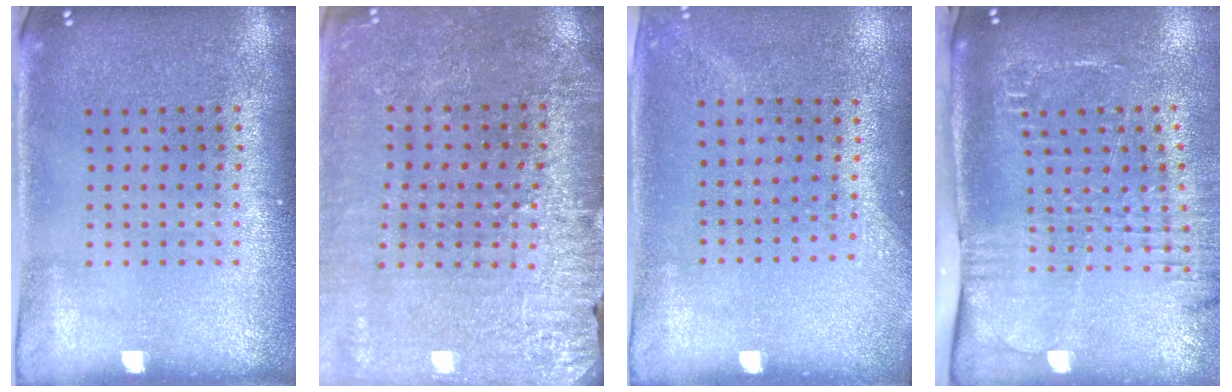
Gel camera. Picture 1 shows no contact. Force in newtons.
{"total": 2.9, "press": 2.9, "slide": 0.3}
{"total": 1.4, "press": 1.0, "slide": 0.9}
{"total": 2.6, "press": 2.1, "slide": 1.6}